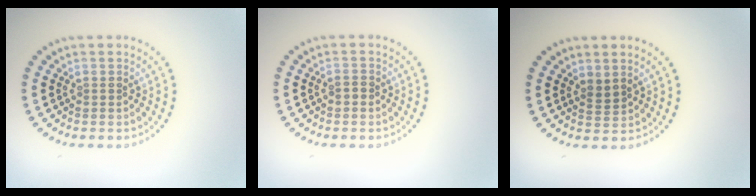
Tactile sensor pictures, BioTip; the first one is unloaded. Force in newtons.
{"total": 0.8, "press": 0.8, "slide": 0.1}
{"total": 1.2, "press": 0.9, "slide": 0.7}